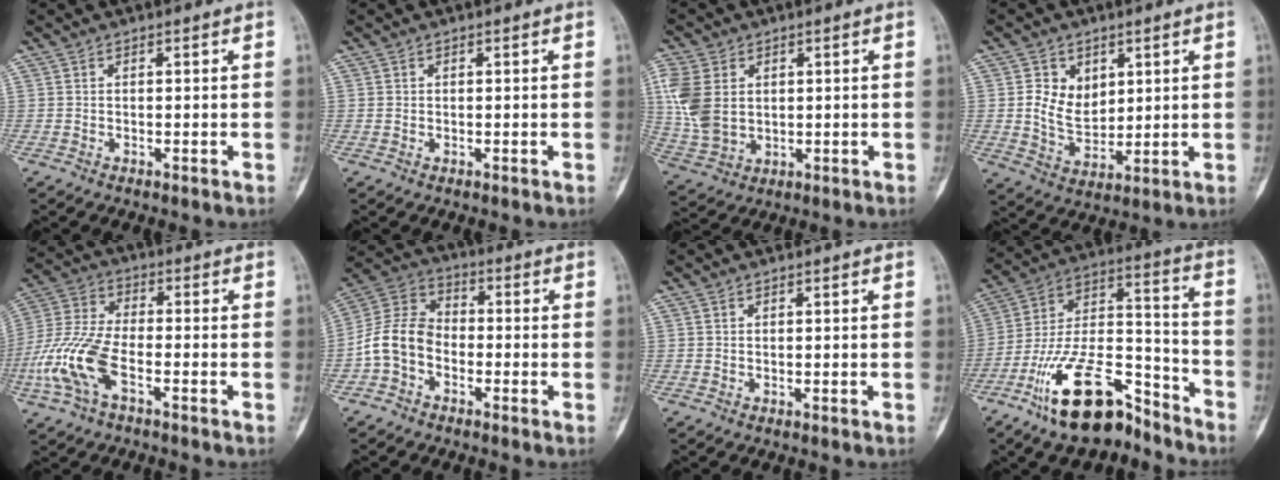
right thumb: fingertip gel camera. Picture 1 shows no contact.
{"total": 0.0}
{"total": 11.6, "force": [2.4, 8.3, 7.6], "torque": [-0.166, -0.007, 0.058]}
{"total": 8.0, "force": [2.5, 5.9, 4.7], "torque": [-0.055, -0.021, 0.057]}
{"total": 12.9, "force": [-4.7, 6.2, 10.3], "torque": [-0.236, 0.025, -0.095]}
{"total": 10.0, "force": [-3.2, 7.3, 6.1], "torque": [-0.114, 0.037, -0.077]}
{"total": 0.0}
{"total": 19.6, "force": [-13.1, 8.1, 12.1], "torque": [-0.204, 0.096, -0.231]}